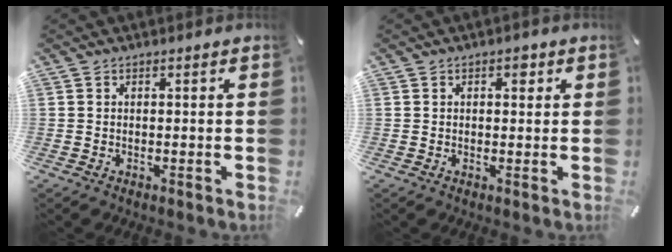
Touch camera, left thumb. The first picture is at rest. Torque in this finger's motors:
{"motor_torque": [0.01, -0.17, 0.03, -0.06, -0.02]}